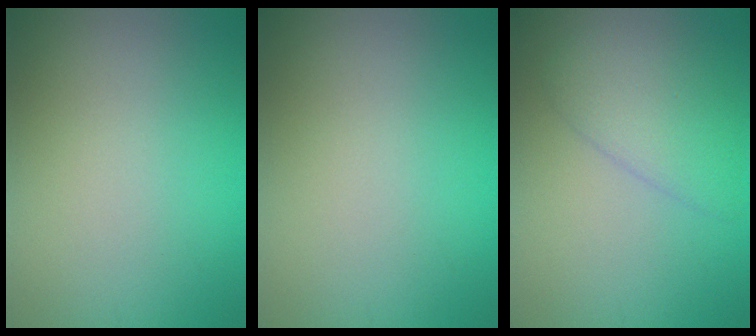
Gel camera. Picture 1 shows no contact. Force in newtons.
{"total": 0.0}
{"total": 3.4, "press": 3.4, "slide": 0.2}